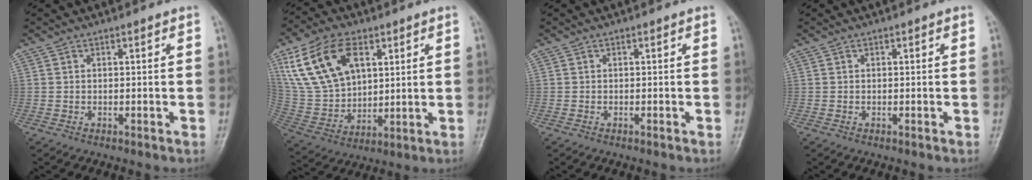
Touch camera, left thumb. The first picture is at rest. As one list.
[{"total": 17.2, "force": [7.3, 10.7, 11.3], "torque": [-0.194, -0.016, 0.150]}, {"total": 0.0}, {"total": 0.0}]